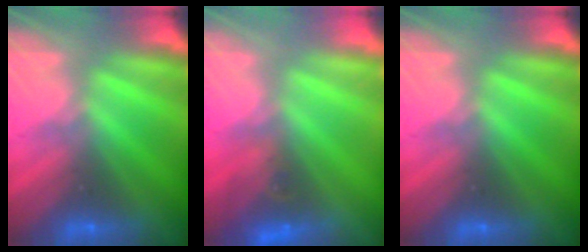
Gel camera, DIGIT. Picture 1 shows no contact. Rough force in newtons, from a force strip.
{"total": 2.6}
{"total": 0.0}